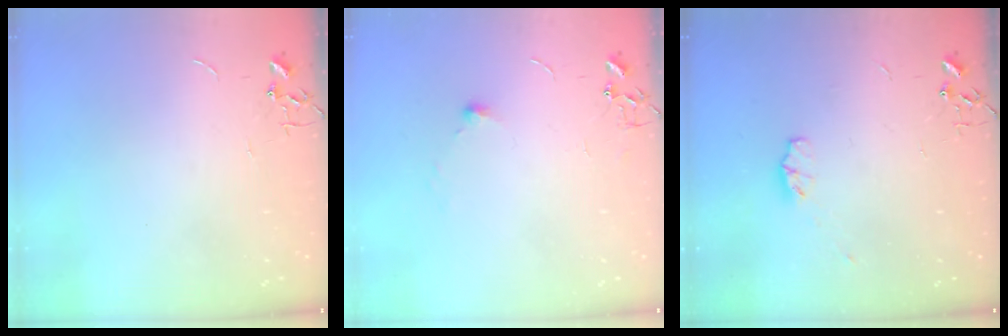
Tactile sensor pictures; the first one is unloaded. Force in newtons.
{"total": 5.5, "press": 5.5, "slide": 0.8}
{"total": 5.0, "press": 4.9, "slide": 0.7}